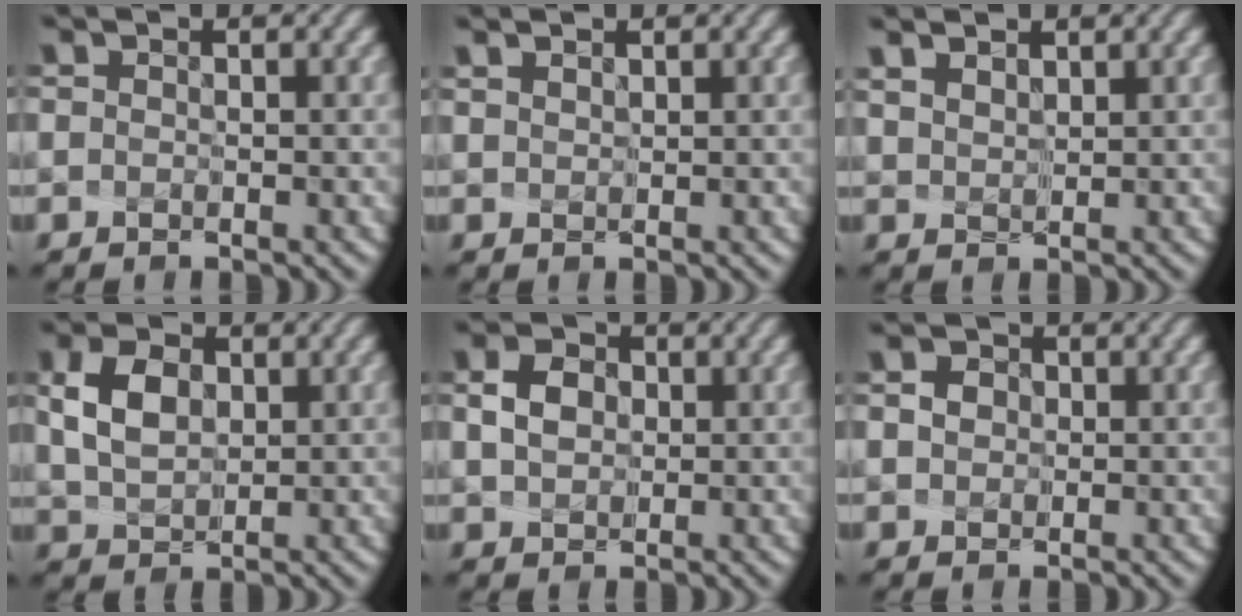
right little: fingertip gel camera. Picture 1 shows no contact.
{"total": 1.4, "force": [1.1, 0.6, 0.7], "torque": [-0.019, 0.018, 0.021]}
{"total": 3.3, "force": [2.5, 1.5, 1.5], "torque": [-0.048, 0.021, 0.051]}
{"total": 3.1, "force": [0.9, 2.1, 2.2], "torque": [-0.051, 0.003, 0.027]}
{"total": 2.0, "force": [0.0, 1.6, 1.1], "torque": [-0.030, 0.003, 0.009]}
{"total": 2.0, "force": [0.6, 1.7, 0.9], "torque": [0.002, 0.025, -0.005]}